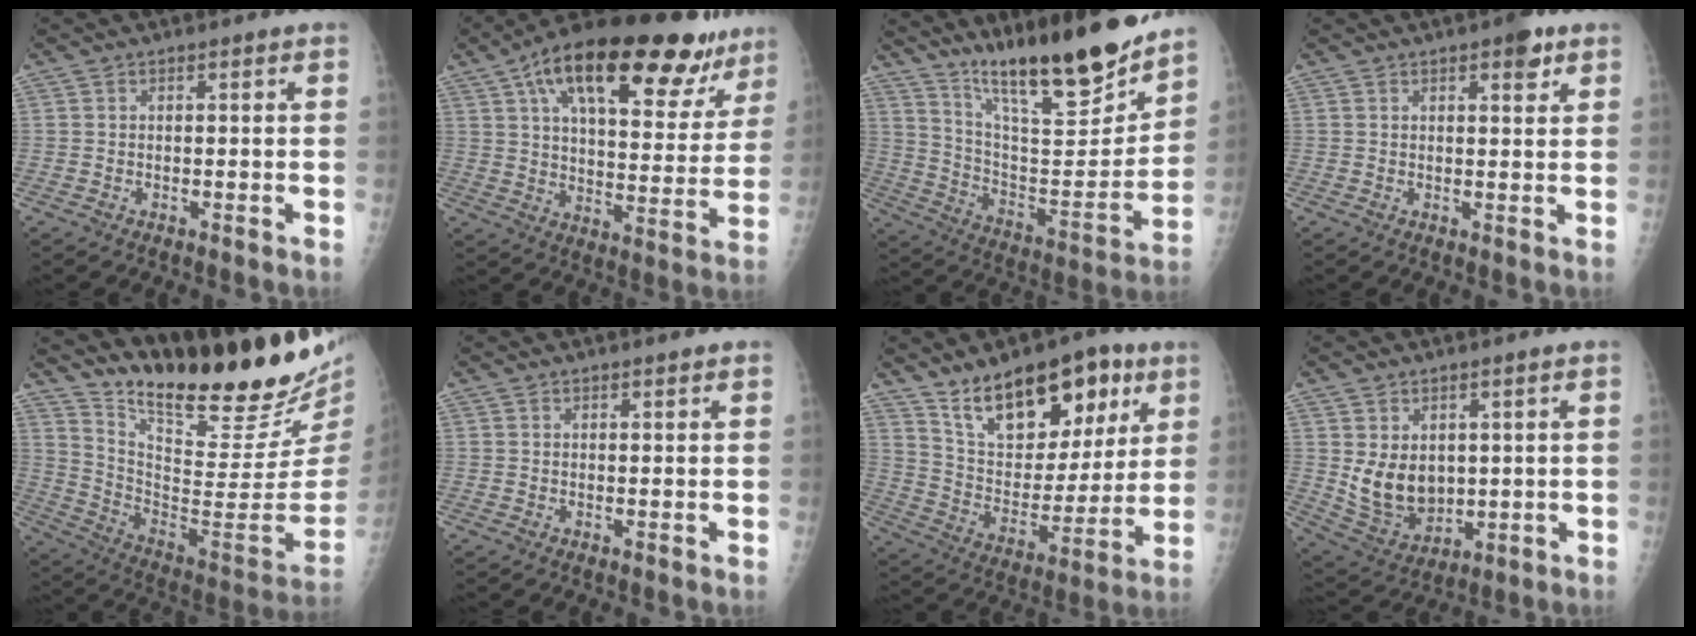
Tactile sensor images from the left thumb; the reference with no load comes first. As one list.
[{"total": 27.2, "force": [16.0, 11.3, 18.9], "torque": [-0.248, -0.010, 0.238]}, {"total": 22.2, "force": [17.5, 3.5, 13.1], "torque": [-0.179, -0.105, 0.298]}, {"total": 3.8, "force": [2.2, 1.4, 2.7], "torque": [-0.024, -0.008, 0.026]}, {"total": 27.4, "force": [23.7, 4.0, 13.2], "torque": [-0.181, -0.172, 0.353]}, {"total": 0.9, "force": [0.7, 0.1, 0.5], "torque": [-0.004, -0.003, 0.011]}, {"total": 20.5, "force": [12.1, 10.7, 12.6], "torque": [-0.145, -0.054, 0.208]}, {"total": 9.5, "force": [1.5, 7.1, 6.1], "torque": [-0.079, -0.024, 0.054]}]